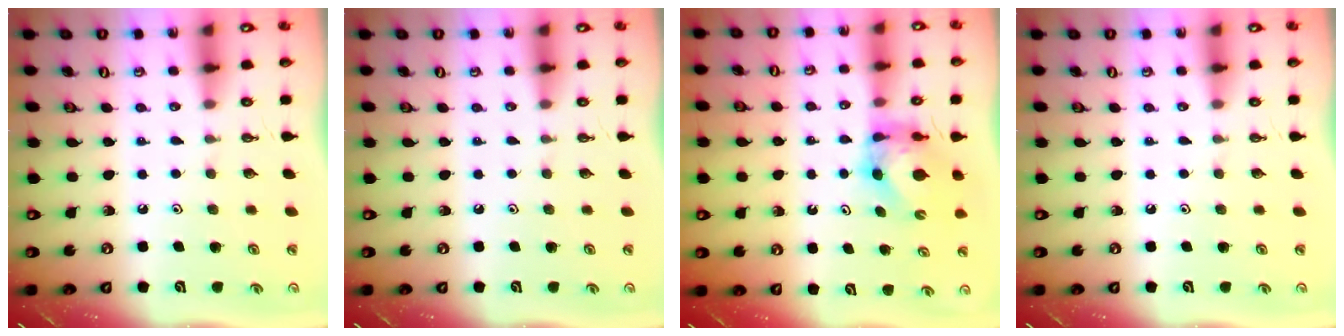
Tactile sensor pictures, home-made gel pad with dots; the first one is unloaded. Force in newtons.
{"total": 0.0}
{"total": 6.1, "press": 6.1, "slide": 0.2}
{"total": 0.0}